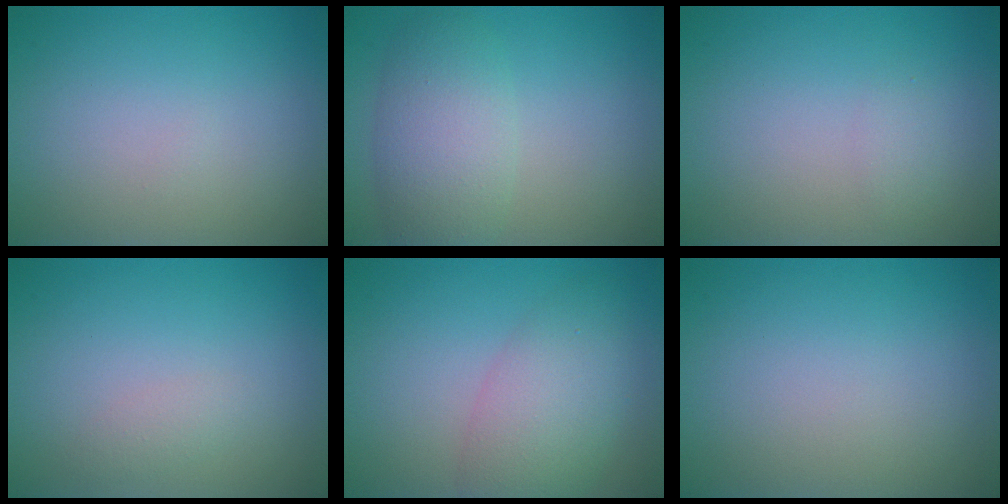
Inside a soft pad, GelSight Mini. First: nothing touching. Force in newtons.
{"total": 4.9, "press": 4.9, "slide": 0.5}
{"total": 0.9, "press": 0.9, "slide": 0.0}
{"total": 1.0, "press": 1.0, "slide": 0.0}
{"total": 5.1, "press": 5.1, "slide": 0.1}
{"total": 0.0}